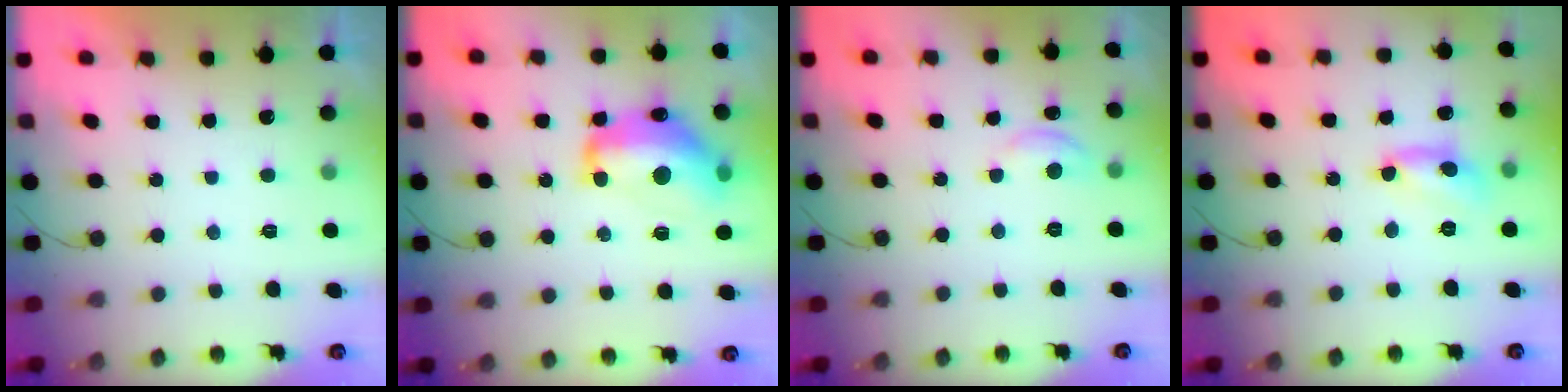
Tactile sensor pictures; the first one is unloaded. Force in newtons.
{"total": 16.4, "press": 16.3, "slide": 1.3}
{"total": 4.5, "press": 4.5, "slide": 0.5}
{"total": 7.2, "press": 7.1, "slide": 0.5}